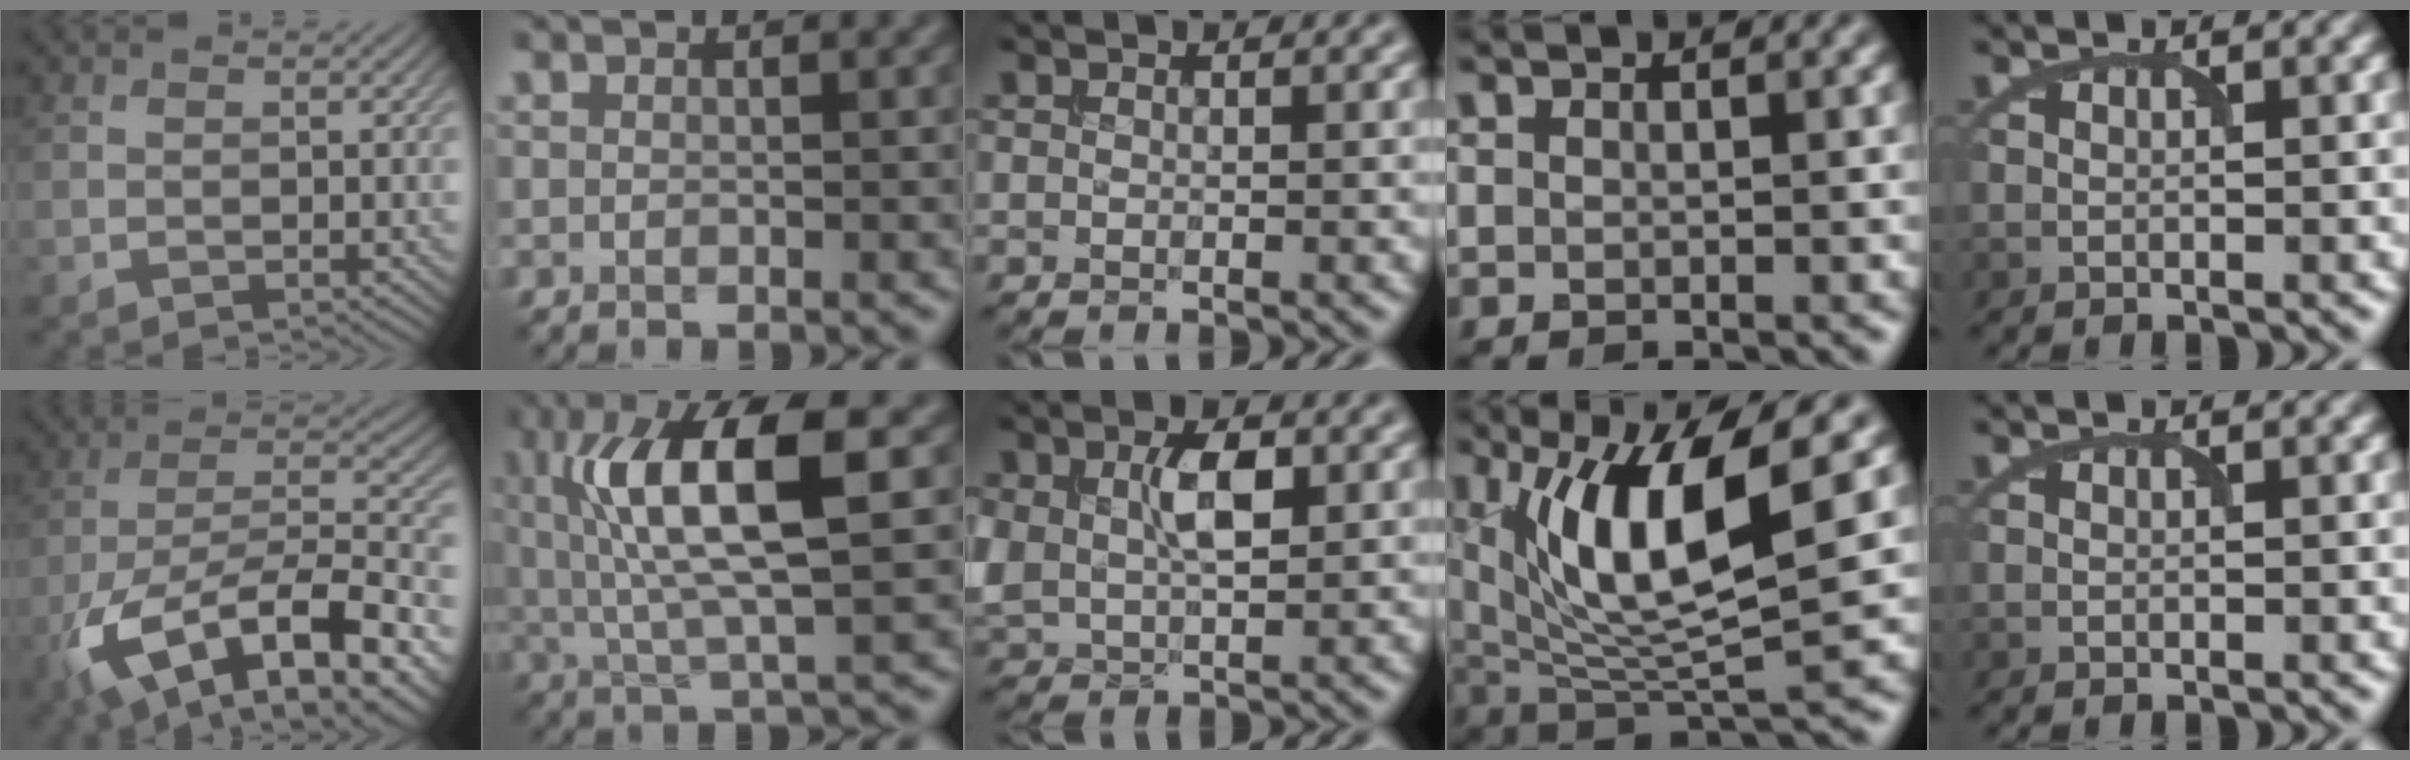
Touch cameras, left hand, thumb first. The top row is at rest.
{"thumb": {"total": 17.2, "force": [-8.5, 7.6, 12.9], "torque": [-0.248, -0.032, -0.136]}, "index": {"total": 9.5, "force": [2.2, 2.5, 8.9], "torque": [-0.165, 0.002, 0.043]}, "middle": {"total": 4.8, "force": [1.1, 2.9, 3.7], "torque": [-0.086, 0.001, 0.024]}, "ring": {"total": 10.5, "force": [3.6, 2.9, 9.4], "torque": [-0.172, -0.003, 0.072]}}